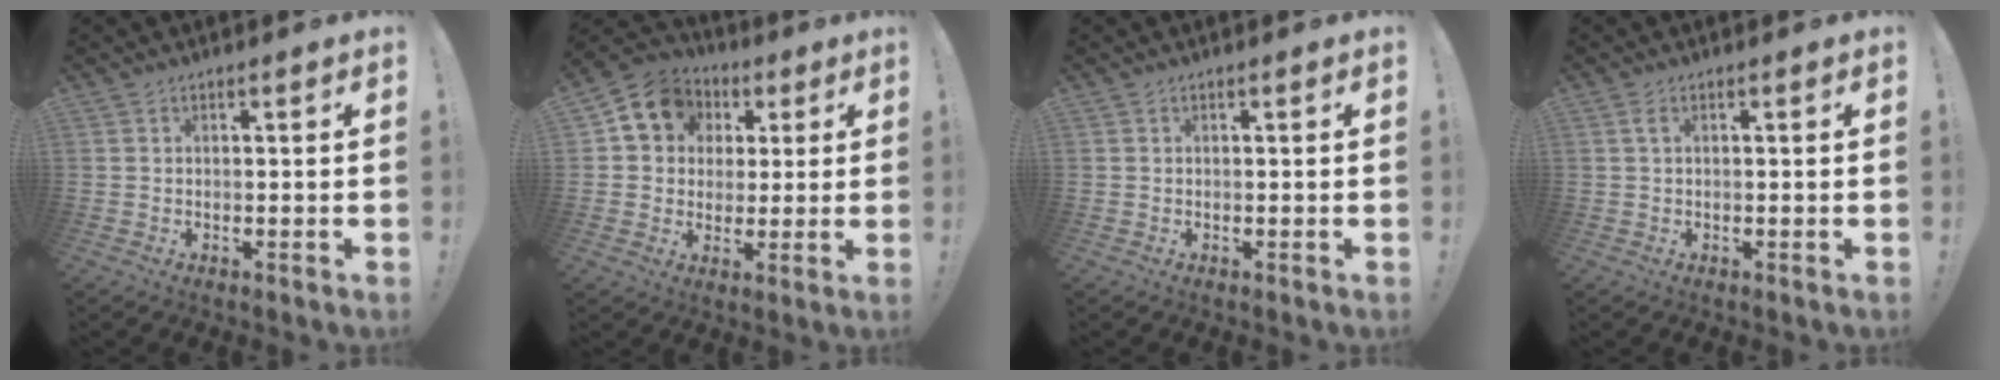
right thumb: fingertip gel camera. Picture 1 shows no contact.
{"total": 12.0, "force": [4.3, 10.1, 4.8], "torque": [-0.064, -0.013, 0.086]}
{"total": 0.0}
{"total": 1.6, "force": [0.4, 0.3, 1.5], "torque": [-0.032, 0.002, 0.007]}